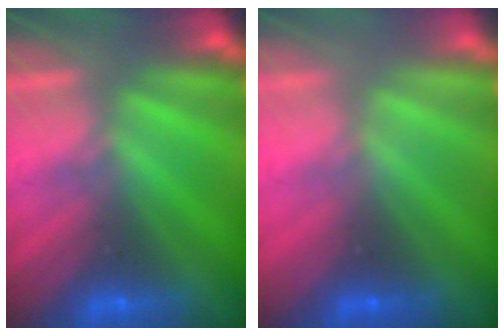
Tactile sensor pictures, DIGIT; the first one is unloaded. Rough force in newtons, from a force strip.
{"total": 2.9}